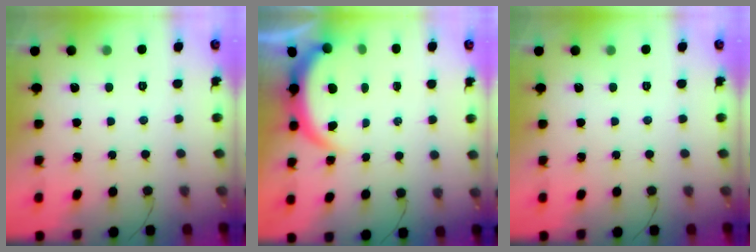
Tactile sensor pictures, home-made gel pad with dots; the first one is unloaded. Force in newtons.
{"total": 3.9, "press": 3.9, "slide": 0.2}
{"total": 0.0}